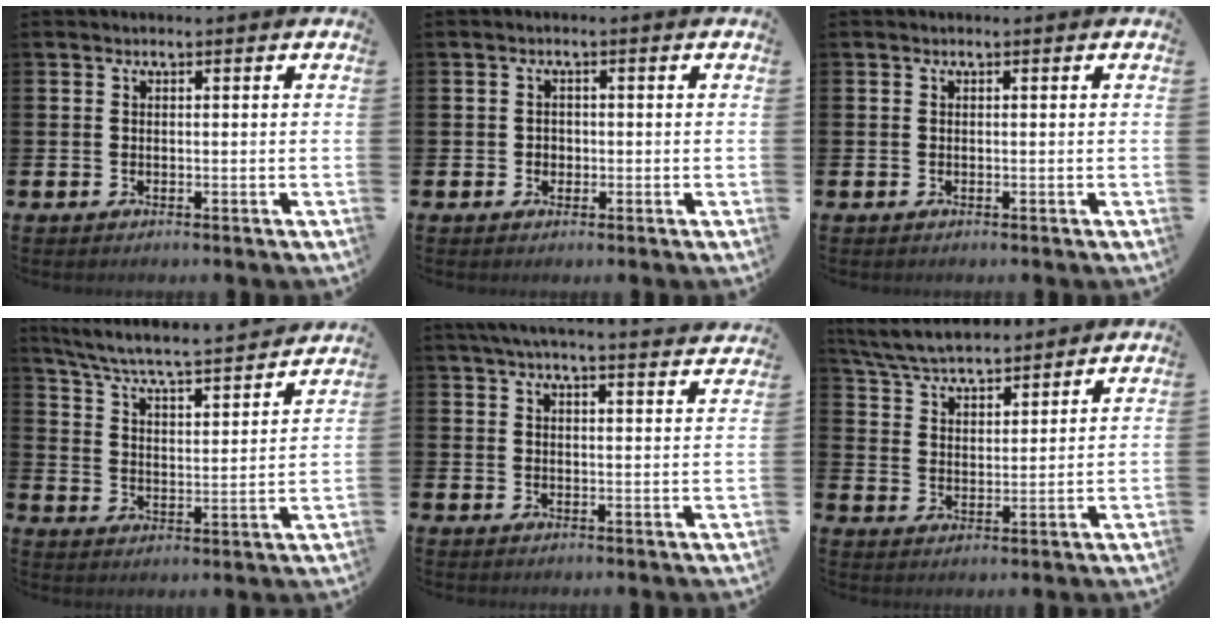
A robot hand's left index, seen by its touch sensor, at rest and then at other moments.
{"total": 1.4, "force": [-0.1, 1.3, 0.4], "torque": [0.003, 0.002, -0.008]}
{"total": 0.0}
{"total": 6.1, "force": [5.7, 0.1, 2.2], "torque": [-0.069, -0.049, 0.091]}
{"total": 5.1, "force": [4.8, -0.3, 1.7], "torque": [-0.039, -0.019, 0.085]}
{"total": 6.1, "force": [5.9, 1.1, 0.9], "torque": [-0.047, -0.030, 0.107]}